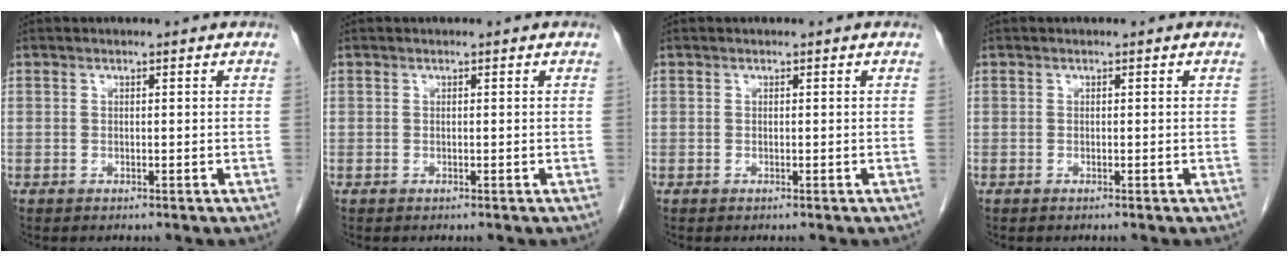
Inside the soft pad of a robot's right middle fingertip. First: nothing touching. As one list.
[{"total": 0.0}, {"total": 0.0}, {"total": 0.0}]